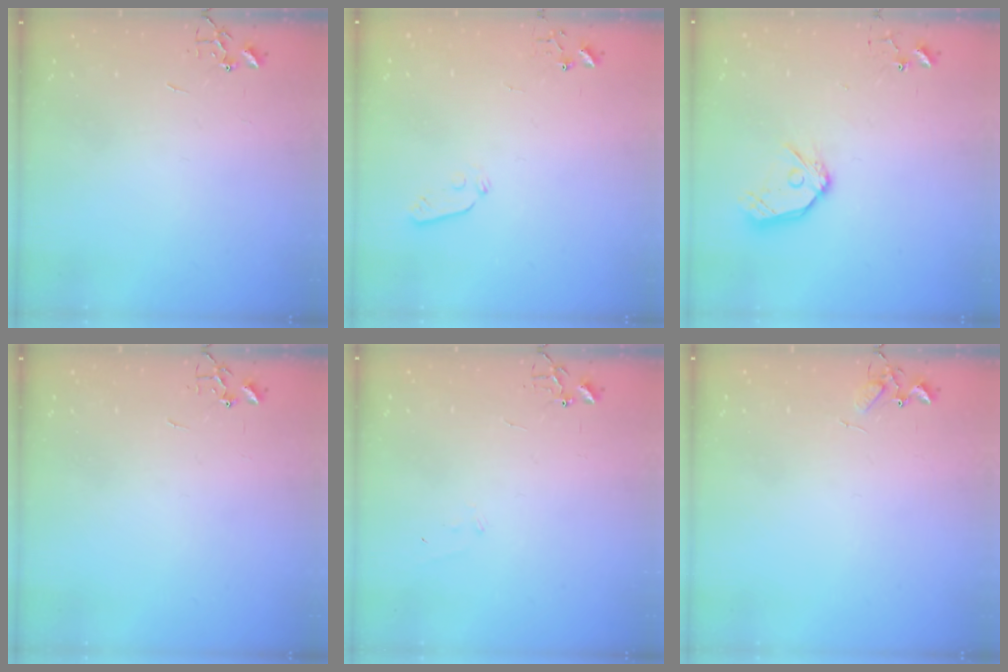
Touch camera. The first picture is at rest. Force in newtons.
{"total": 3.5, "press": 3.3, "slide": 1.0}
{"total": 12.1, "press": 12.0, "slide": 1.3}
{"total": 0.0}
{"total": 5.6, "press": 5.6, "slide": 0.7}
{"total": 5.9, "press": 5.9, "slide": 0.3}